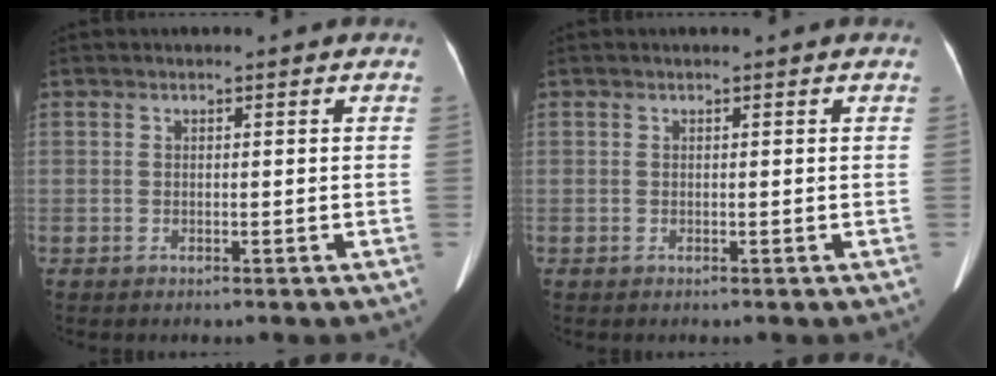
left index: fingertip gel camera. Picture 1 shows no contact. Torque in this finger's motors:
{"motor_torque": [-0.03, -0.01, 0.00, -0.01]}